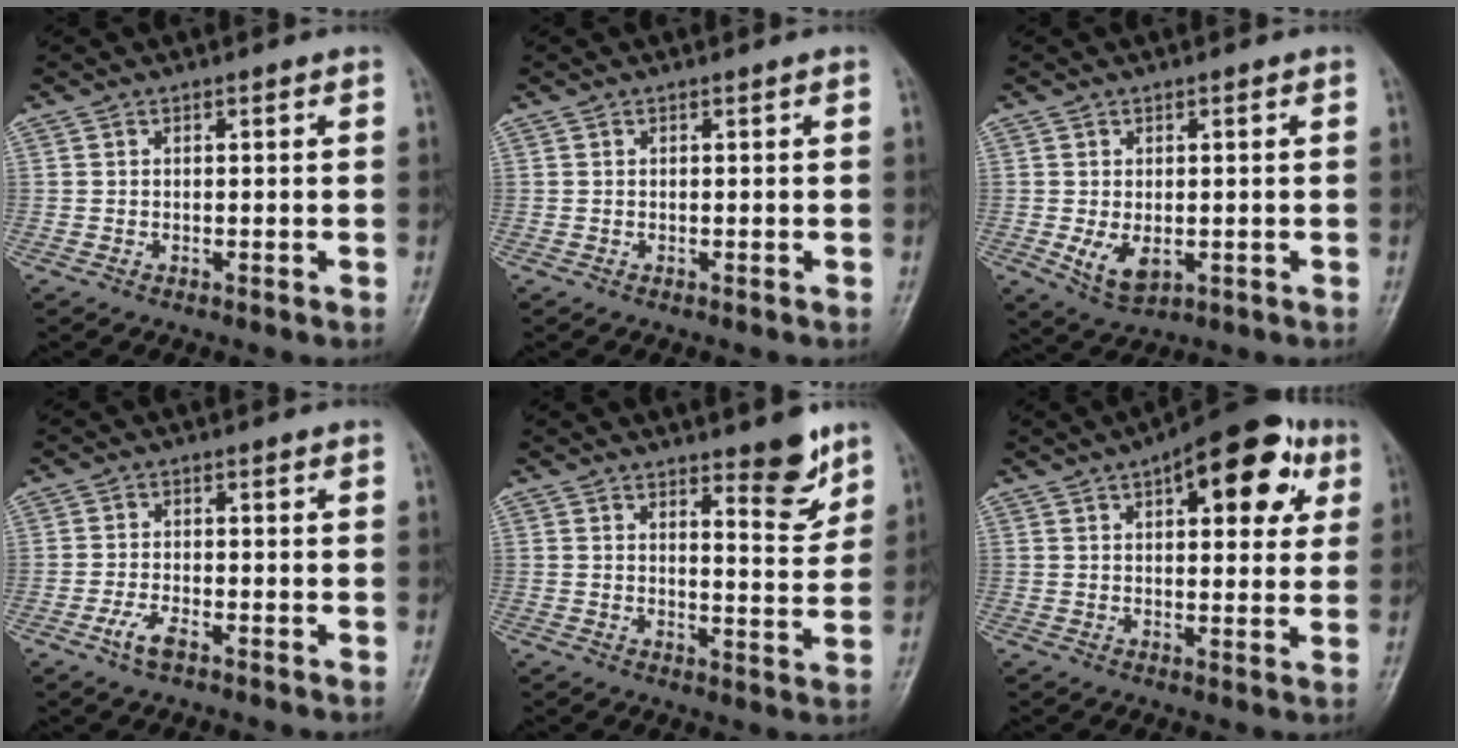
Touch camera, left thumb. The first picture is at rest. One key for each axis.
{"total": 0.0}
{"total": 5.8, "fx": -0.8, "fy": 3.4, "fz": 4.5, "tx": -0.075, "ty": -0.012, "tz": -0.005}
{"total": 3.6, "fx": -2.1, "fy": 1.4, "fz": 2.6, "tx": -0.058, "ty": 0.012, "tz": -0.041}
{"total": 7.3, "fx": 5.0, "fy": 2.1, "fz": 4.8, "tx": -0.043, "ty": -0.041, "tz": 0.067}
{"total": 15.6, "fx": 6.5, "fy": 7.1, "fz": 12.4, "tx": -0.117, "ty": 0.003, "tz": 0.078}